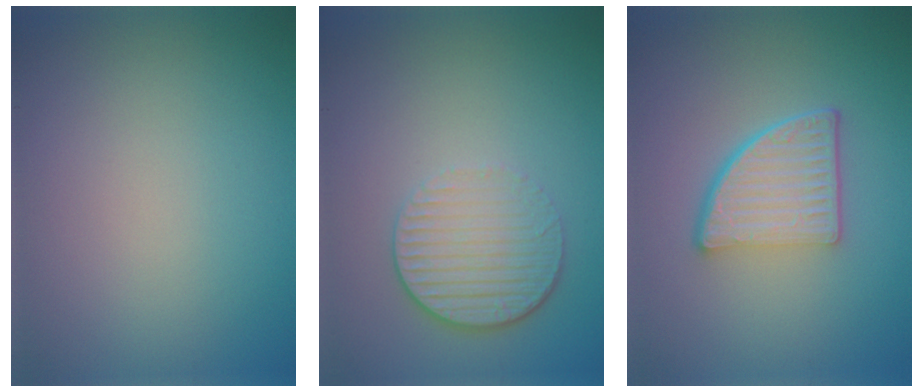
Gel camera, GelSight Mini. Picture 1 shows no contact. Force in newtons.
{"total": 3.6, "press": 2.6, "slide": 2.5}
{"total": 5.3, "press": 3.6, "slide": 3.9}